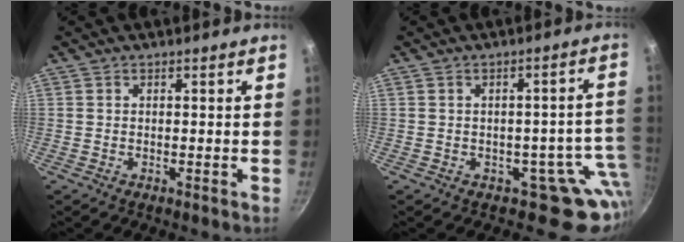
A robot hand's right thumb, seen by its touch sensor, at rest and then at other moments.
{"total": 7.6, "force": [-1.7, 6.5, 3.6], "torque": [0.047, 0.028, -0.023]}